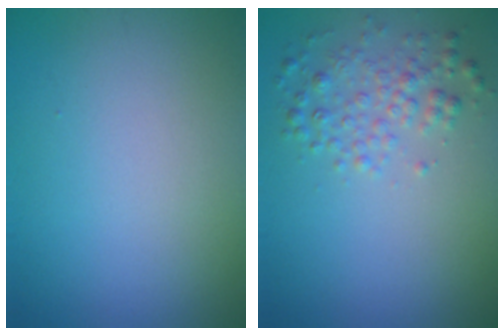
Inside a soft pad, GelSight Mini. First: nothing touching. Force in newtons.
{"total": 2.4, "press": 2.4, "slide": 0.1}